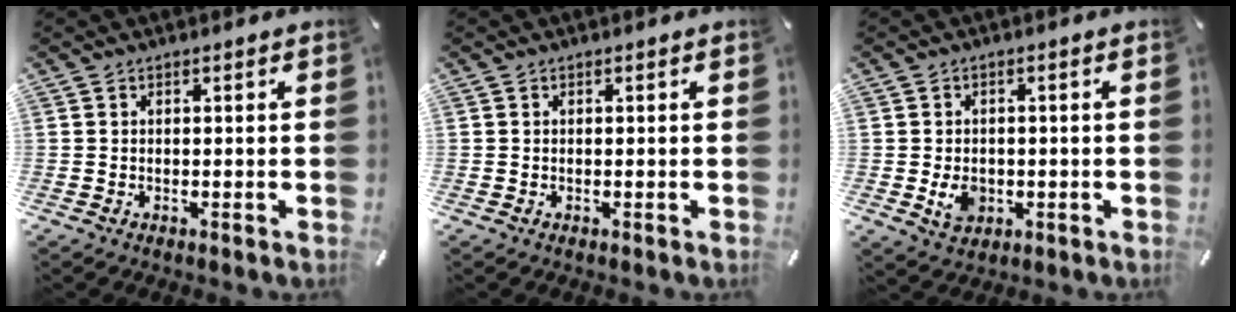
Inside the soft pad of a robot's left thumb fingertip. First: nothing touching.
{"total": 0.0}
{"total": 5.3, "force": [-1.0, 4.3, 3.0], "torque": [-0.047, -0.003, -0.019]}